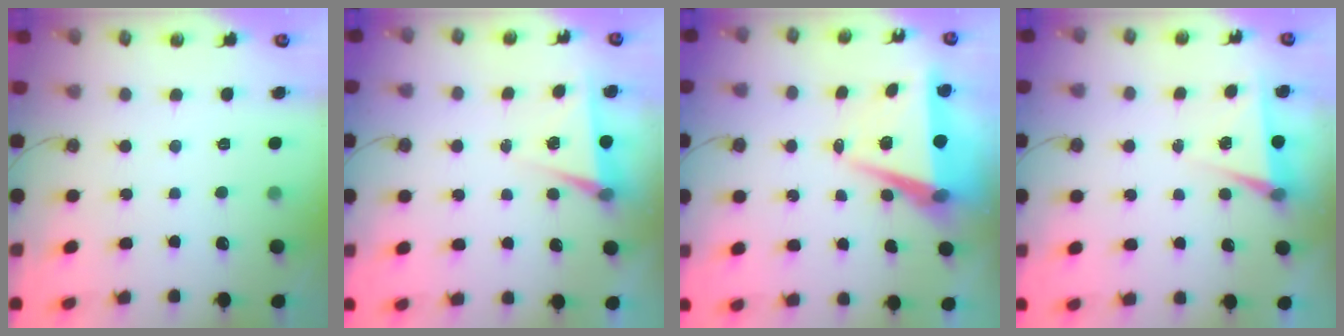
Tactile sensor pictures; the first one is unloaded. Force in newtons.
{"total": 5.8, "press": 4.0, "slide": 4.2}
{"total": 8.1, "press": 6.9, "slide": 4.2}
{"total": 5.8, "press": 4.0, "slide": 4.2}